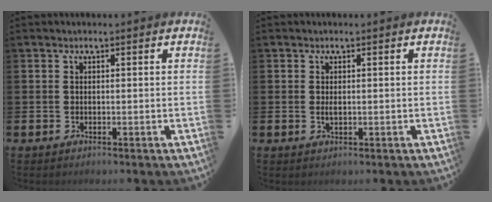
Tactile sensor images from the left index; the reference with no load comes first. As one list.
[{"total": 0.9, "force": [0.1, 0.4, 0.9], "torque": [-0.016, 0.002, 0.001]}]